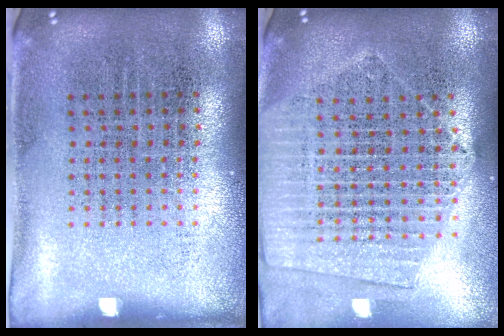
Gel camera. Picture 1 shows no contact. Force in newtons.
{"total": 1.9, "press": 1.7, "slide": 0.7}